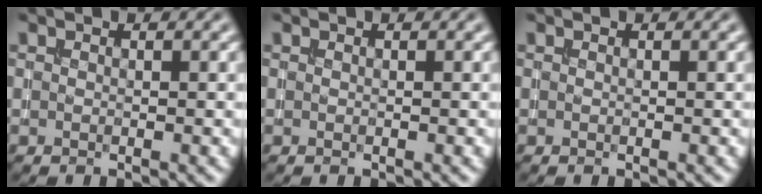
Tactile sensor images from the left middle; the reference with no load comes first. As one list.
[{"total": 0.0}, {"total": 0.0}]